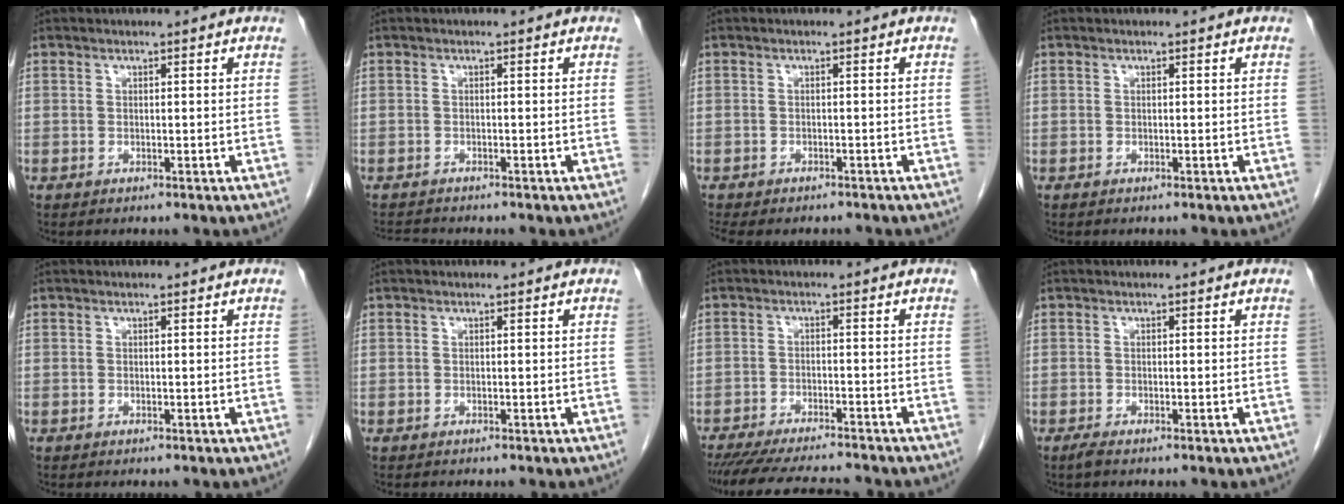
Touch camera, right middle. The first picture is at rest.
{"total": 1.8, "force": [-1.8, 0.1, 0.0], "torque": [-0.006, -0.013, -0.029]}
{"total": 8.1, "force": [-7.0, 2.7, 3.0], "torque": [-0.053, -0.008, -0.089]}
{"total": 0.0}
{"total": 0.0}
{"total": 0.0}
{"total": 11.7, "force": [-10.7, 1.0, 4.6], "torque": [-0.072, -0.016, -0.155]}
{"total": 0.9, "force": [-0.7, 0.0, 0.6], "torque": [-0.018, -0.004, -0.015]}